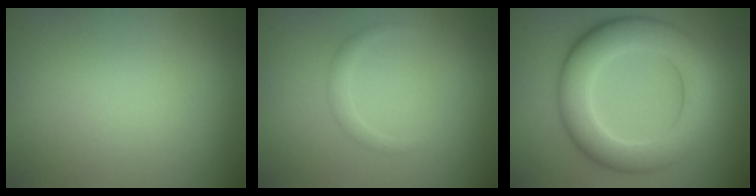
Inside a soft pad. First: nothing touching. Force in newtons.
{"total": 1.1, "press": 1.1, "slide": 0.0}
{"total": 8.0, "press": 8.0, "slide": 0.3}